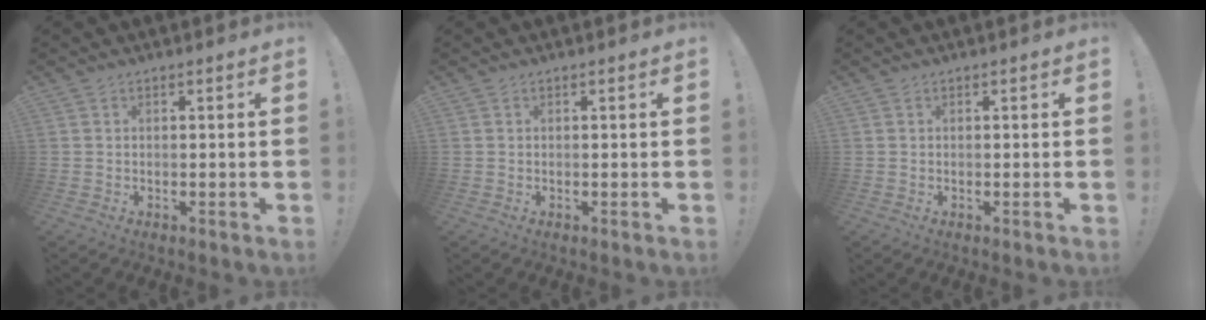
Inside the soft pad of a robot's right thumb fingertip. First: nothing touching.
{"total": 0.0}
{"total": 0.0}